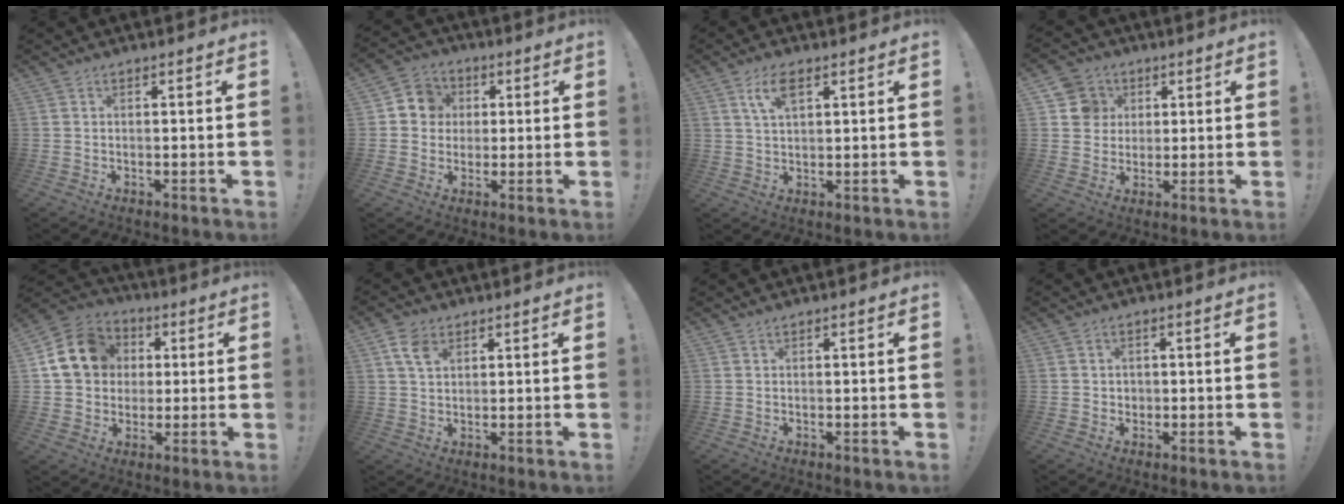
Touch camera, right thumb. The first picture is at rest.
{"total": 7.9, "force": [0.8, 7.6, 2.1], "torque": [-0.027, 0.005, 0.020]}
{"total": 6.0, "force": [2.9, 2.7, 4.6], "torque": [-0.083, -0.001, 0.052]}
{"total": 8.8, "force": [3.0, 8.2, 1.7], "torque": [-0.020, -0.013, 0.062]}
{"total": 15.5, "force": [3.6, 13.3, 7.3], "torque": [-0.114, 0.006, 0.077]}
{"total": 6.2, "force": [3.1, 3.8, 3.8], "torque": [-0.065, -0.007, 0.060]}
{"total": 0.5, "force": [0.5, 0.0, 0.1], "torque": [0.002, -0.003, 0.009]}
{"total": 1.8, "force": [0.5, 1.7, 0.5], "torque": [-0.005, -0.001, 0.008]}